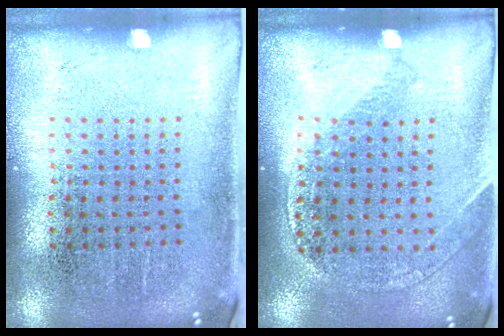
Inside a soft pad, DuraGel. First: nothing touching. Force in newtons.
{"total": 1.1, "press": 1.1, "slide": 0.2}